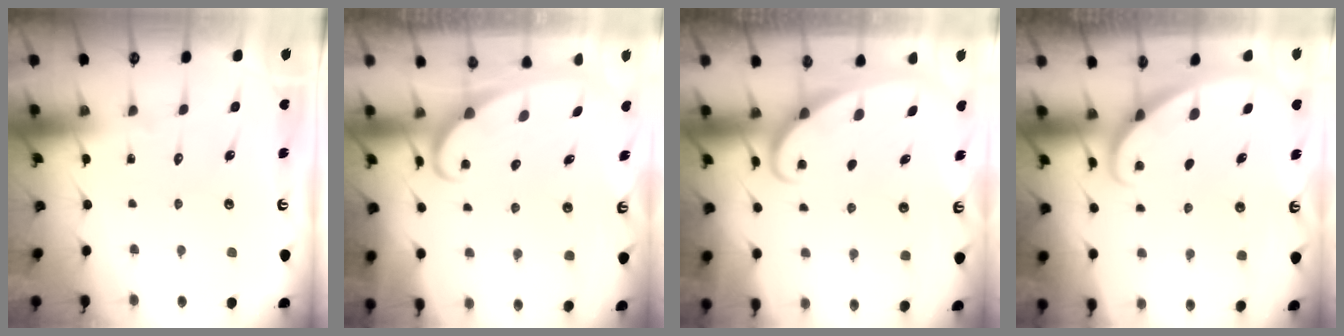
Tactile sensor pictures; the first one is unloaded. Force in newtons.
{"total": 2.3, "press": 2.3, "slide": 0.3}
{"total": 2.1, "press": 2.1, "slide": 0.2}
{"total": 1.8, "press": 1.8, "slide": 0.1}